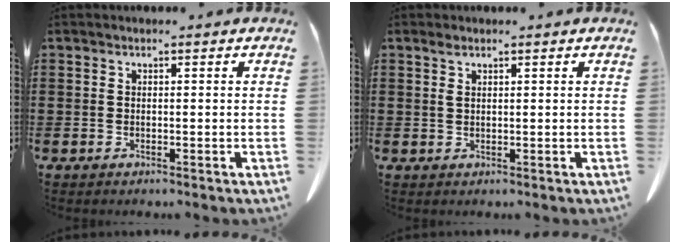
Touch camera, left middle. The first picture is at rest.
{"total": 1.2, "force": [0.7, 0.4, 1.0], "torque": [-0.023, -0.001, 0.013]}